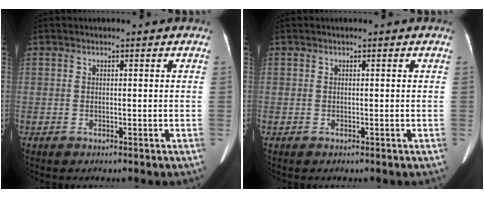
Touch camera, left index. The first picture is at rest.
{"total": 0.0}